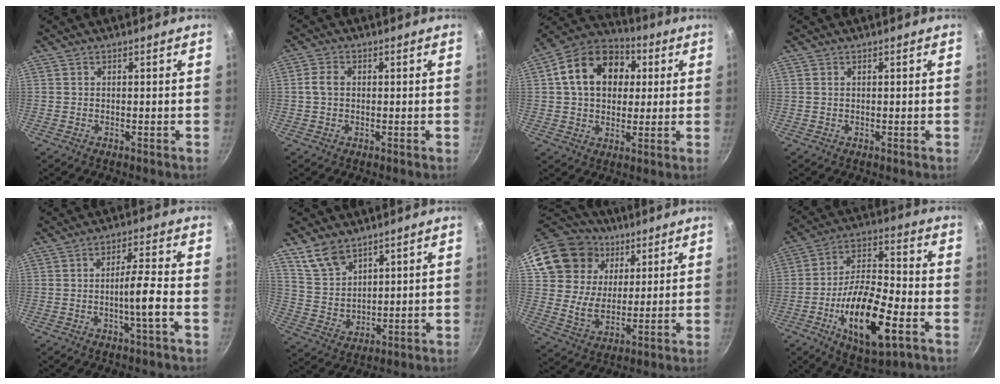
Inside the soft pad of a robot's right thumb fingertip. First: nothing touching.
{"total": 3.0, "force": [0.2, 2.3, 2.0], "torque": [-0.039, 0.010, -0.001]}
{"total": 16.9, "force": [3.8, 12.6, 10.6], "torque": [-0.154, 0.025, 0.049]}
{"total": 0.0}
{"total": 6.2, "force": [-1.8, -0.2, 5.9], "torque": [-0.106, 0.017, -0.033]}
{"total": 8.4, "force": [5.8, 4.9, 3.5], "torque": [-0.047, -0.027, 0.126]}
{"total": 18.9, "force": [8.8, 15.0, 7.6], "torque": [-0.132, -0.002, 0.161]}
{"total": 19.3, "force": [-6.6, 7.5, 16.5], "torque": [-0.281, 0.031, -0.116]}